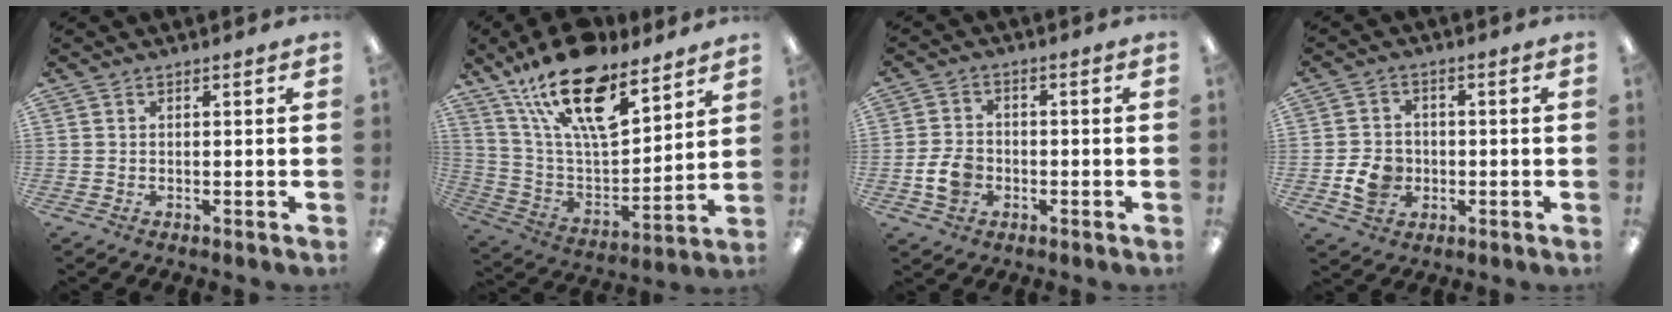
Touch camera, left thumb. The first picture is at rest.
{"total": 21.9, "force": [14.6, 8.5, 13.9], "torque": [-0.253, -0.082, 0.255]}
{"total": 6.4, "force": [-1.9, 4.7, 3.8], "torque": [-0.083, 0.009, -0.034]}
{"total": 6.8, "force": [-1.8, 5.7, 3.2], "torque": [-0.067, 0.009, -0.032]}